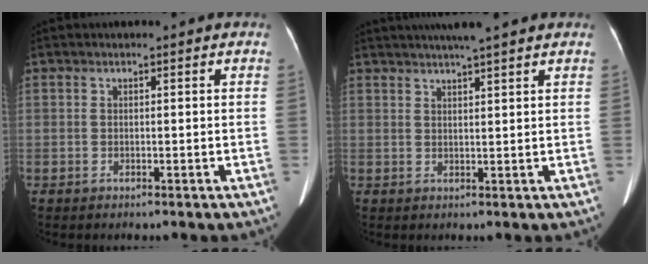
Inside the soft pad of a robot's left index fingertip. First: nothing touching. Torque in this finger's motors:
{"motor_torque": [0.04, -0.05, 0.02, 0.04]}